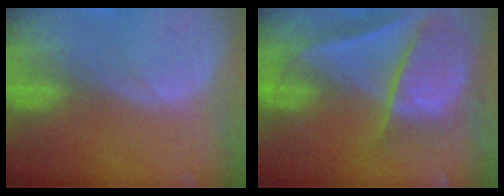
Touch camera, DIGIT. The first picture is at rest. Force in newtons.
{"total": 9.3, "press": 8.1, "slide": 4.7}